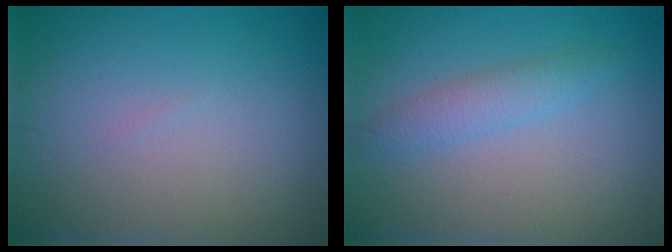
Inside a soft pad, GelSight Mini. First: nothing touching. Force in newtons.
{"total": 2.1, "press": 2.1, "slide": 0.0}